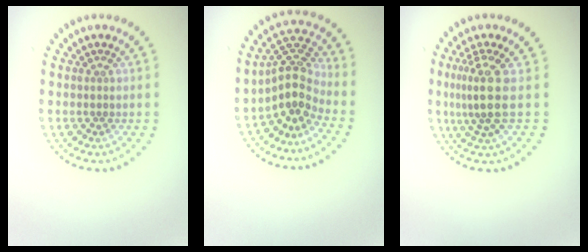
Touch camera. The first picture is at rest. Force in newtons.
{"total": 4.0, "press": 2.9, "slide": 2.7}
{"total": 3.6, "press": 2.6, "slide": 2.6}